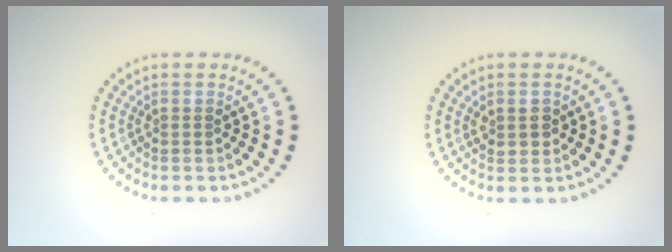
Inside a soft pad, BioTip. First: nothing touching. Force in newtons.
{"total": 1.5, "press": 1.5, "slide": 0.4}